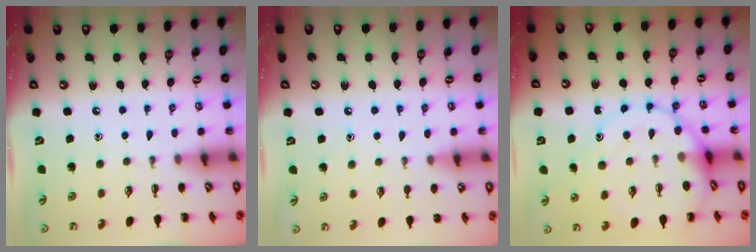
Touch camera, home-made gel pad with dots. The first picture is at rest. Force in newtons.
{"total": 6.2, "press": 5.8, "slide": 2.2}
{"total": 13.2, "press": 13.2, "slide": 0.8}